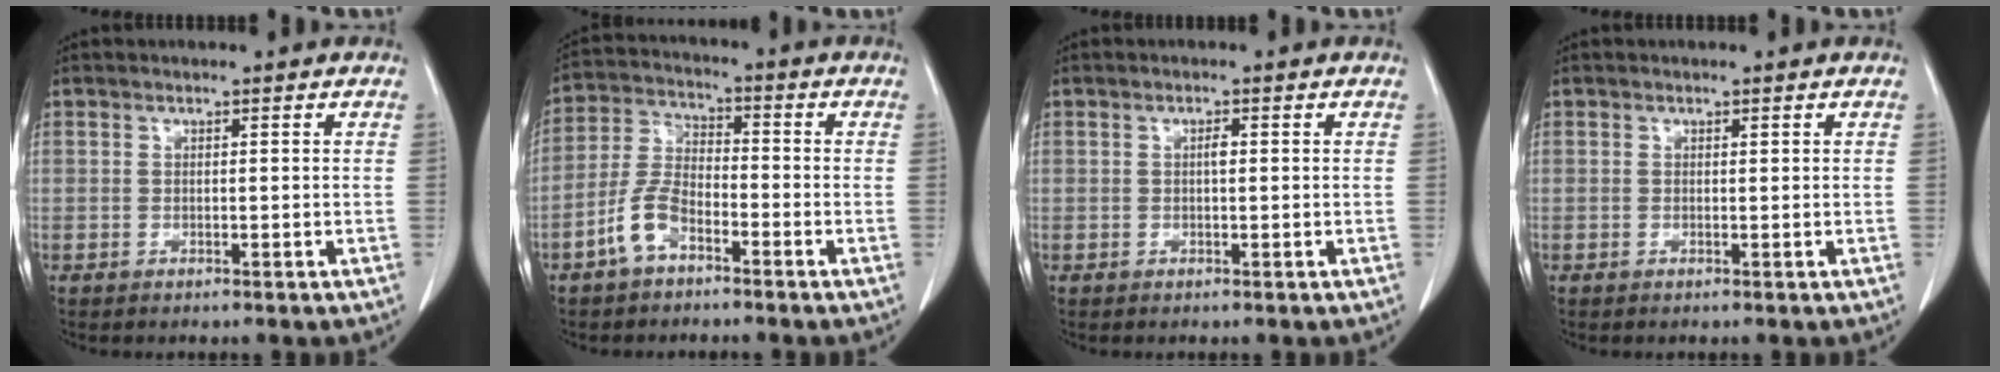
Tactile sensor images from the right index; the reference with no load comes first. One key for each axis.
{"total": 6.8, "fx": -3.8, "fy": 3.3, "fz": 4.5, "tx": -0.106, "ty": 0.013, "tz": -0.078}
{"total": 1.4, "fx": 0.1, "fy": 0.3, "fz": 1.3, "tx": -0.026, "ty": 0.003, "tz": 0.002}
{"total": 0.0}